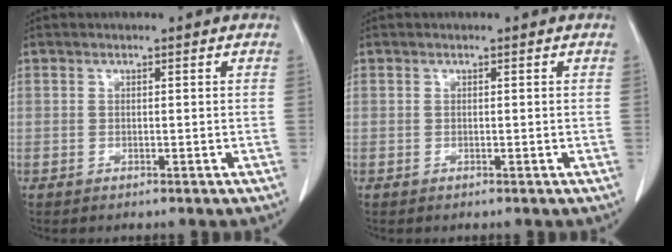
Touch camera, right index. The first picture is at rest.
{"total": 0.0}